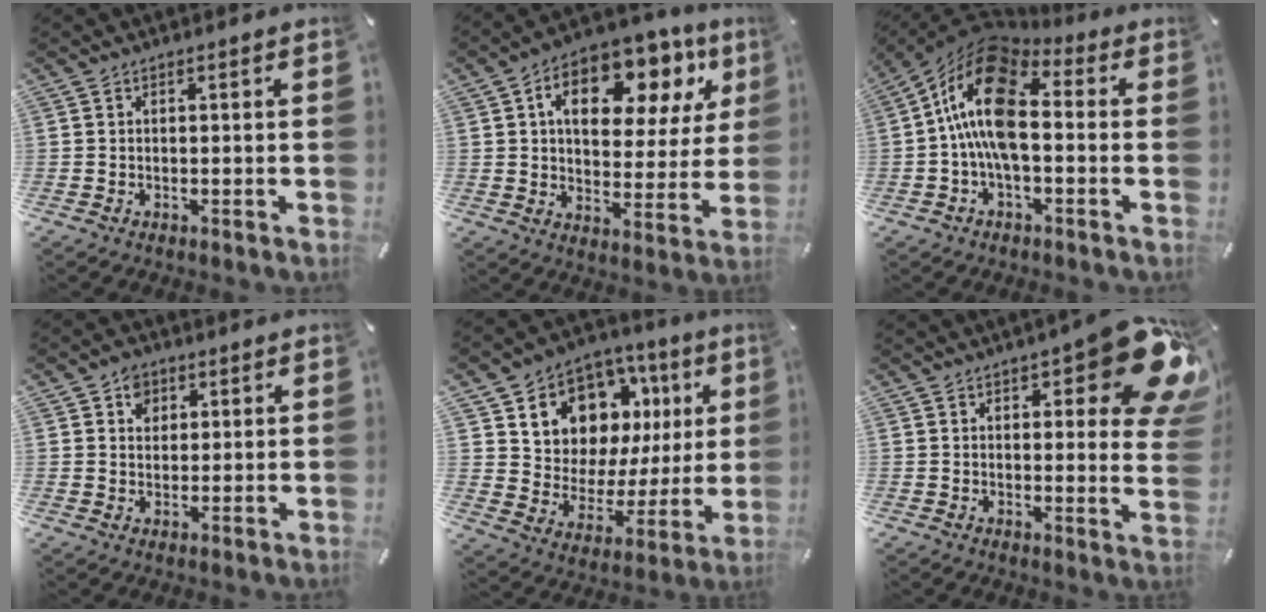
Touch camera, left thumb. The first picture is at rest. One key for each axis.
{"total": 16.7, "fx": 8.3, "fy": 9.9, "fz": 10.6, "tx": -0.159, "ty": -0.040, "tz": 0.138}
{"total": 16.4, "fx": 0.4, "fy": 9.0, "fz": 13.7, "tx": -0.275, "ty": 0.002, "tz": 0.002}
{"total": 4.5, "fx": 2.0, "fy": 3.9, "fz": 1.2, "tx": -0.002, "ty": -0.004, "tz": 0.030}
{"total": 11.8, "fx": 6.9, "fy": 8.8, "fz": 3.8, "tx": -0.069, "ty": -0.069, "tz": 0.128}
{"total": 16.3, "fx": 8.2, "fy": 5.1, "fz": 13.1, "tx": -0.164, "ty": -0.054, "tz": 0.131}